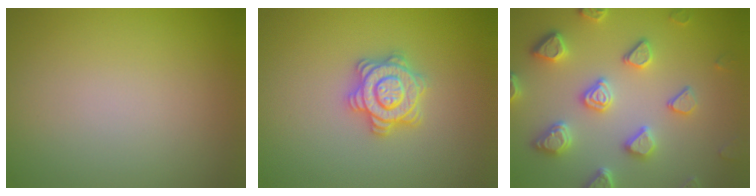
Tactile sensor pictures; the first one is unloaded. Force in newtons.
{"total": 4.4, "press": 4.3, "slide": 0.7}
{"total": 5.5, "press": 4.9, "slide": 2.5}